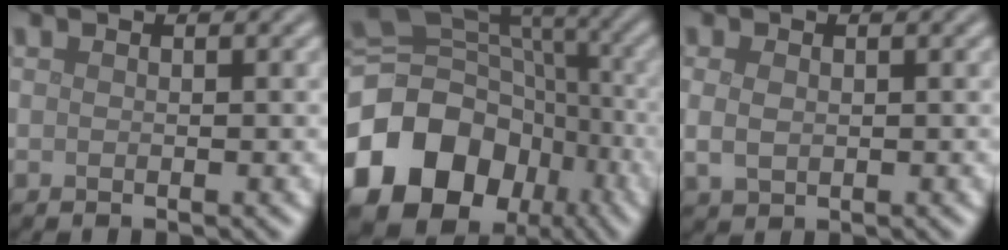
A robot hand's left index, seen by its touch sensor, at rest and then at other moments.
{"total": 17.9, "force": [-7.3, 14.2, 7.9], "torque": [-0.179, -0.011, -0.126]}
{"total": 1.9, "force": [0.1, 1.4, 1.4], "torque": [-0.033, -0.001, 0.005]}